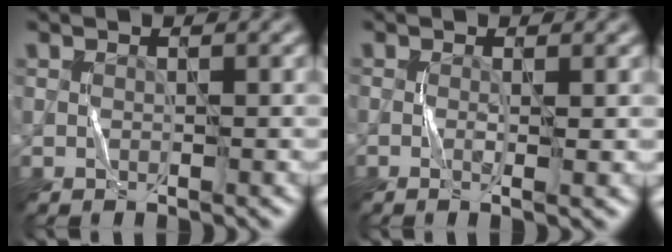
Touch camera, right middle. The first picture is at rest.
{"total": 1.3, "force": [-0.1, 0.1, 1.3], "torque": [-0.020, -0.003, -0.003]}